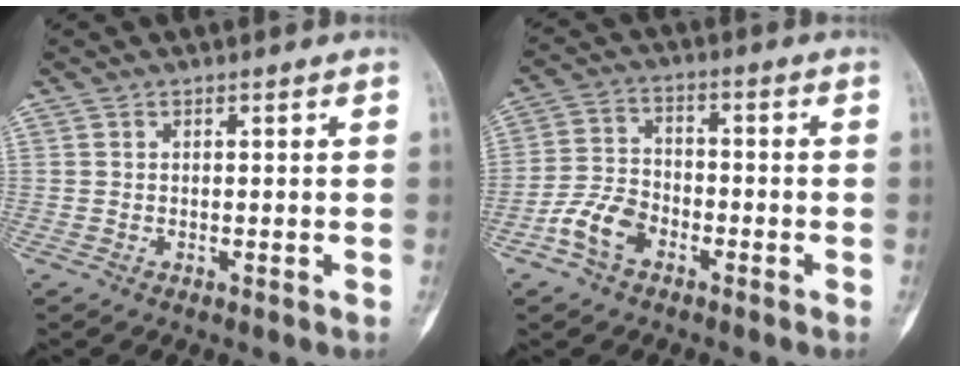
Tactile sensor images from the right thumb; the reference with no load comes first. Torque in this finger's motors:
{"motor_torque": [0.10, -0.01, 0.18, -0.30, 0.00]}